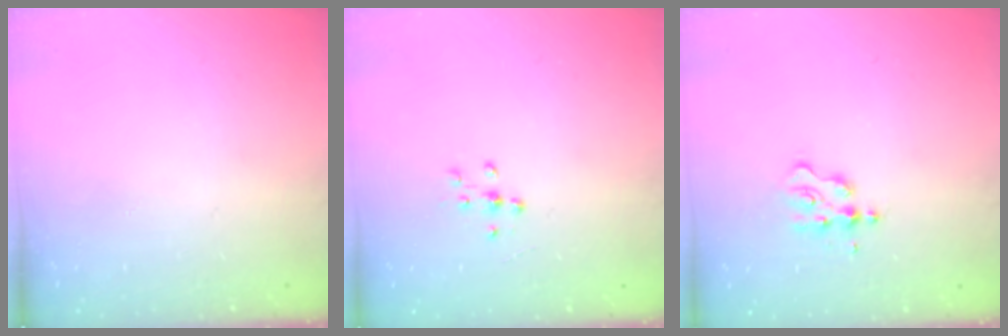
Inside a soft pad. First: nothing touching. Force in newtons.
{"total": 6.8, "press": 6.8, "slide": 0.9}
{"total": 3.1, "press": 3.1, "slide": 0.3}